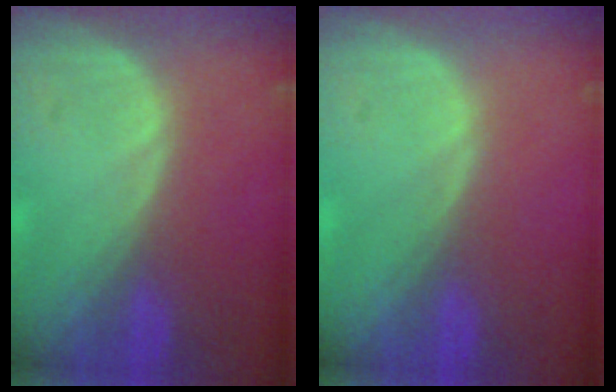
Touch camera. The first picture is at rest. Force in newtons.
{"total": 0.0}